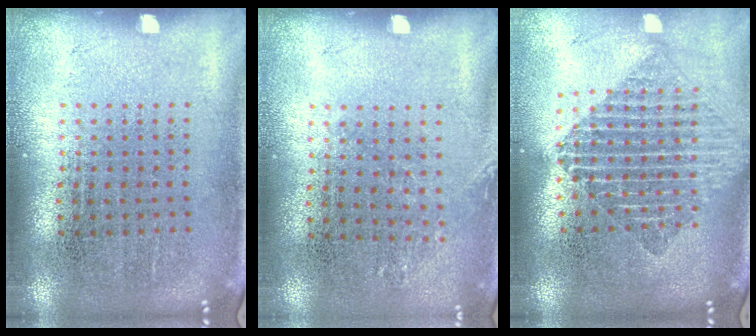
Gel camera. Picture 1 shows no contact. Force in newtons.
{"total": 0.8, "press": 0.8, "slide": 0.1}
{"total": 1.9, "press": 1.6, "slide": 1.0}